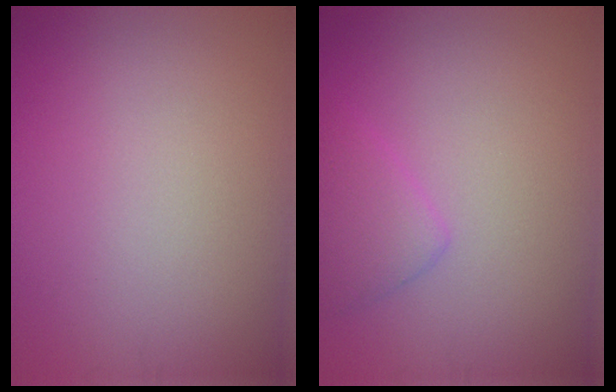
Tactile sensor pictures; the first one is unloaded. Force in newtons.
{"total": 2.3, "press": 2.3, "slide": 0.2}